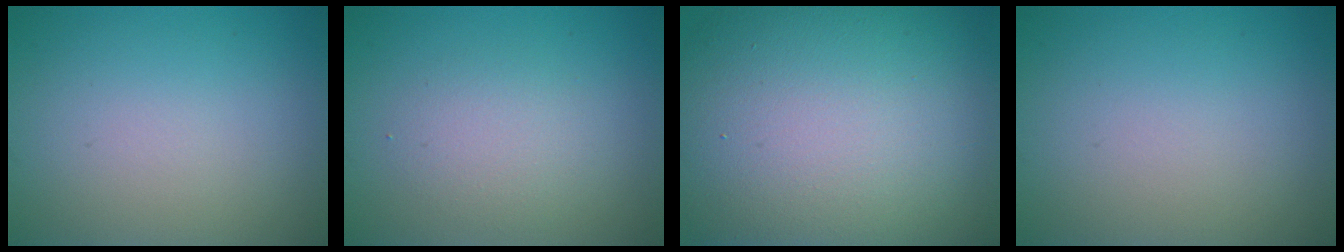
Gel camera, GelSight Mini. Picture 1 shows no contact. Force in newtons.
{"total": 2.4, "press": 2.4, "slide": 0.2}
{"total": 19.4, "press": 19.4, "slide": 0.6}
{"total": 0.0}